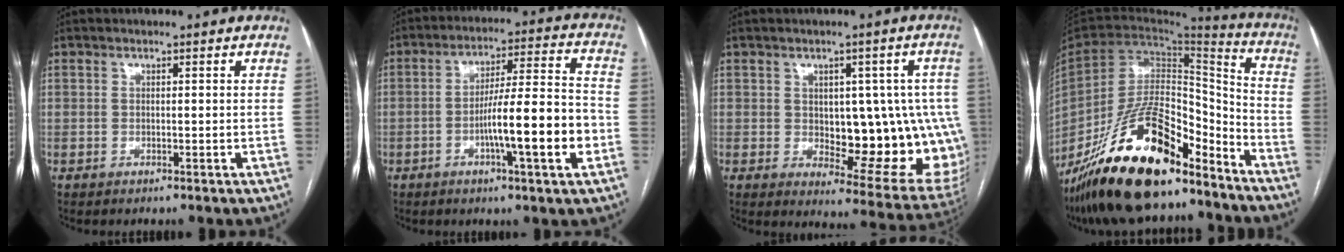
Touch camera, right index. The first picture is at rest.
{"total": 13.4, "force": [-3.9, 0.4, 12.8], "torque": [-0.205, 0.007, -0.063]}
{"total": 15.9, "force": [-0.8, 7.3, 14.1], "torque": [-0.126, 0.011, 0.013]}
{"total": 25.2, "force": [-18.4, 7.9, 15.4], "torque": [-0.294, -0.012, -0.320]}